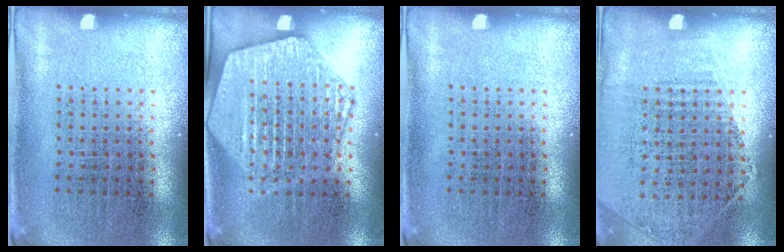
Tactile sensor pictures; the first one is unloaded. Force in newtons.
{"total": 2.5, "press": 2.5, "slide": 0.2}
{"total": 0.0}
{"total": 1.2, "press": 1.0, "slide": 0.7}